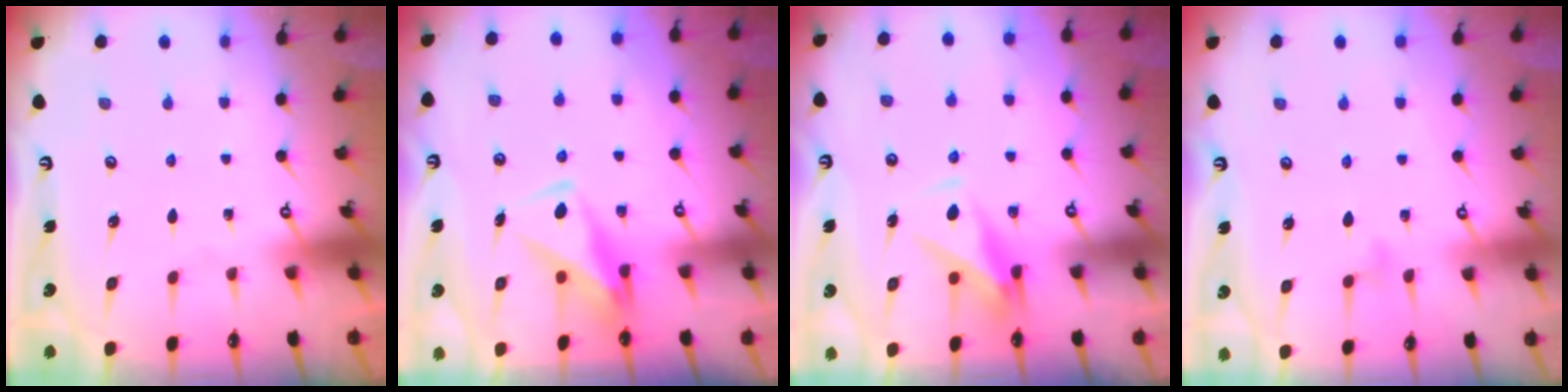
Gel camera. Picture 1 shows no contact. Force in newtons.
{"total": 10.7, "press": 10.6, "slide": 1.0}
{"total": 7.9, "press": 7.7, "slide": 1.7}
{"total": 4.0, "press": 4.0, "slide": 0.2}